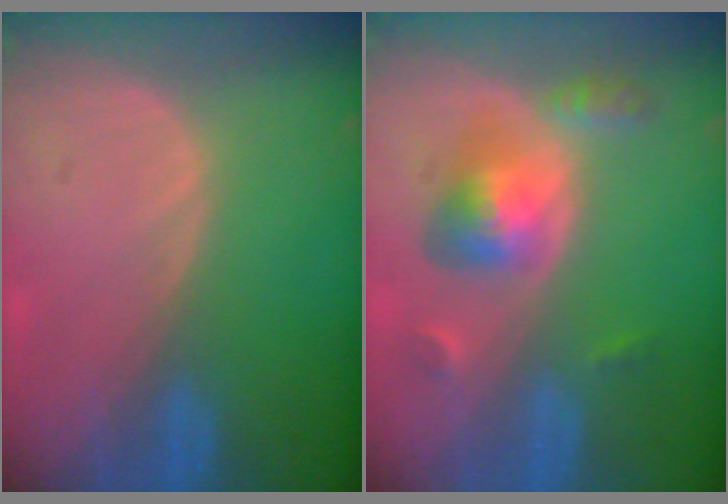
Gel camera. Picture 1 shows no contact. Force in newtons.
{"total": 6.1, "press": 5.7, "slide": 2.2}